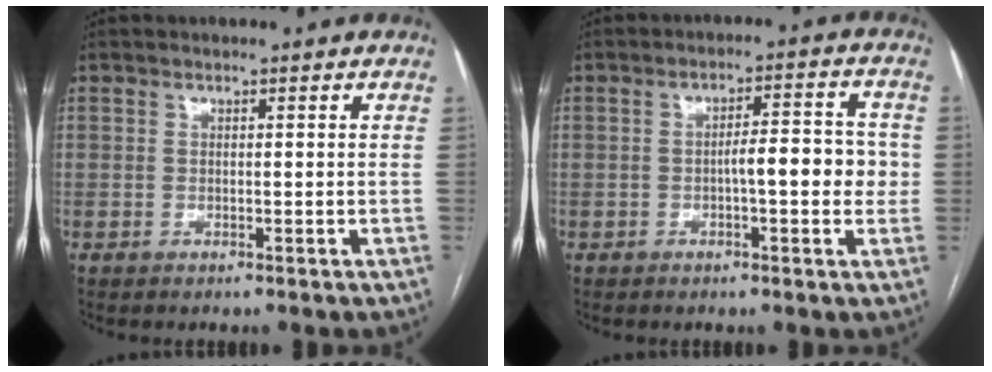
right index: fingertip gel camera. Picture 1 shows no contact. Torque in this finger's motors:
{"motor_torque": [1.06, -0.03, 0.51, 0.11]}